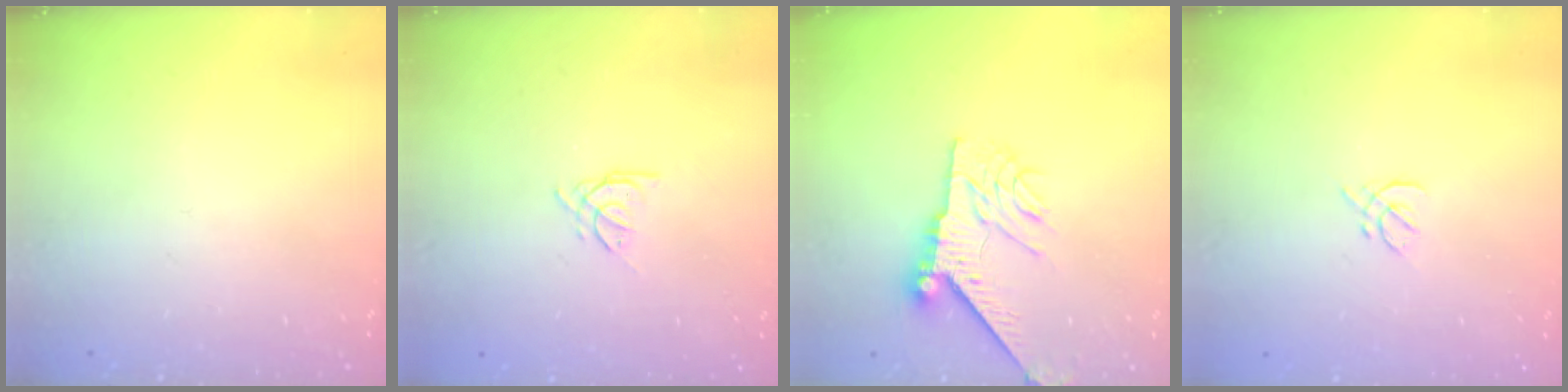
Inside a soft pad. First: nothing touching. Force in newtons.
{"total": 1.9, "press": 1.8, "slide": 0.5}
{"total": 9.3, "press": 9.2, "slide": 1.1}
{"total": 2.0, "press": 1.9, "slide": 0.7}